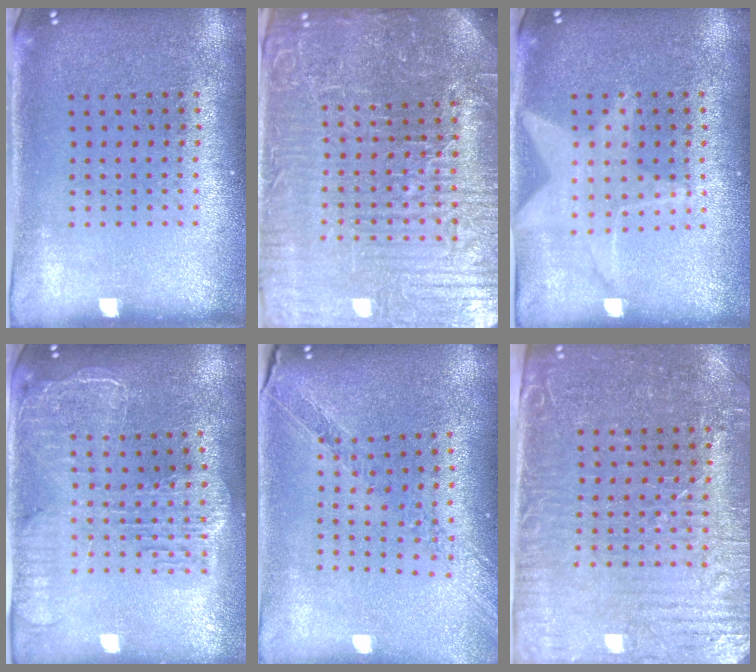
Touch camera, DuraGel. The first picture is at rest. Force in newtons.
{"total": 6.4, "press": 5.8, "slide": 2.7}
{"total": 1.5, "press": 1.5, "slide": 0.1}
{"total": 2.3, "press": 2.0, "slide": 1.0}
{"total": 1.0, "press": 1.0, "slide": 0.1}
{"total": 3.8, "press": 3.5, "slide": 1.7}